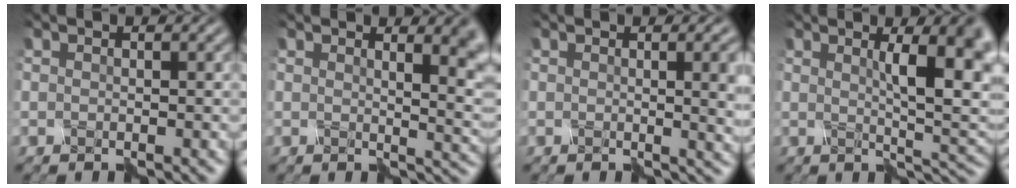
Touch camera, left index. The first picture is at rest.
{"total": 6.6, "force": [2.4, 2.5, 5.7], "torque": [-0.025, 0.010, 0.027]}
{"total": 6.4, "force": [0.6, 2.8, 5.7], "torque": [-0.029, 0.003, 0.008]}
{"total": 8.9, "force": [2.0, 2.4, 8.3], "torque": [-0.096, 0.008, 0.029]}